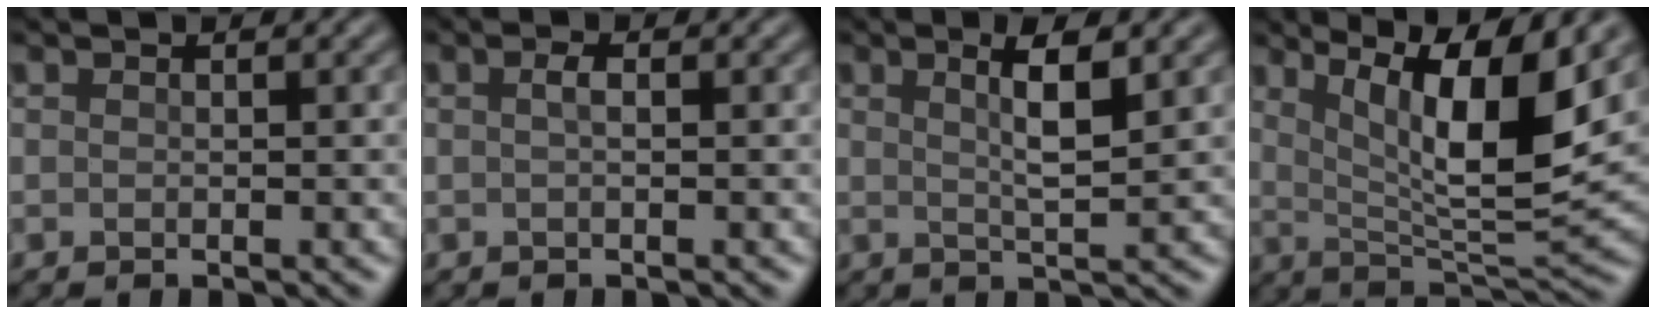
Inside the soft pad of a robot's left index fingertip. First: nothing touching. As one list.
[{"total": 0.9, "force": [-0.2, 0.3, 0.9], "torque": [-0.019, 0.002, -0.002]}, {"total": 3.6, "force": [1.1, 0.8, 3.4], "torque": [-0.053, -0.003, 0.018]}, {"total": 10.9, "force": [4.1, 2.7, 9.7], "torque": [-0.157, -0.007, 0.075]}]